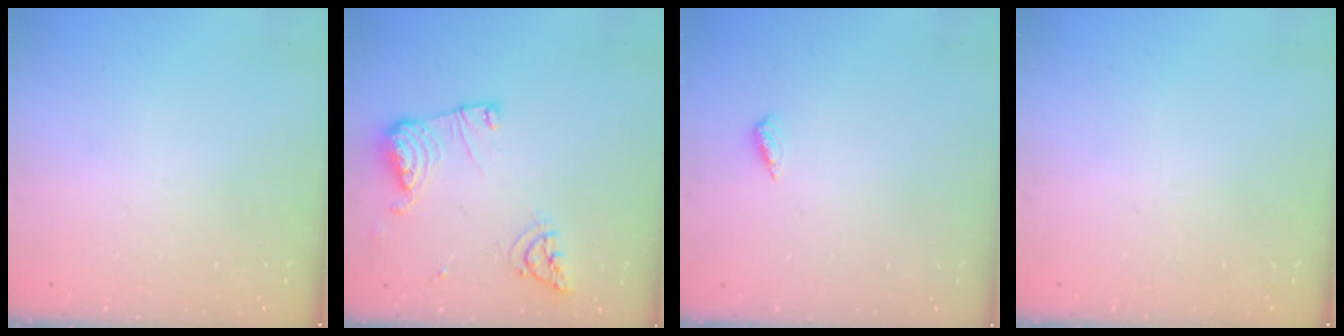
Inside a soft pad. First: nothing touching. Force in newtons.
{"total": 12.6, "press": 12.5, "slide": 1.5}
{"total": 2.6, "press": 2.2, "slide": 1.3}
{"total": 0.0}